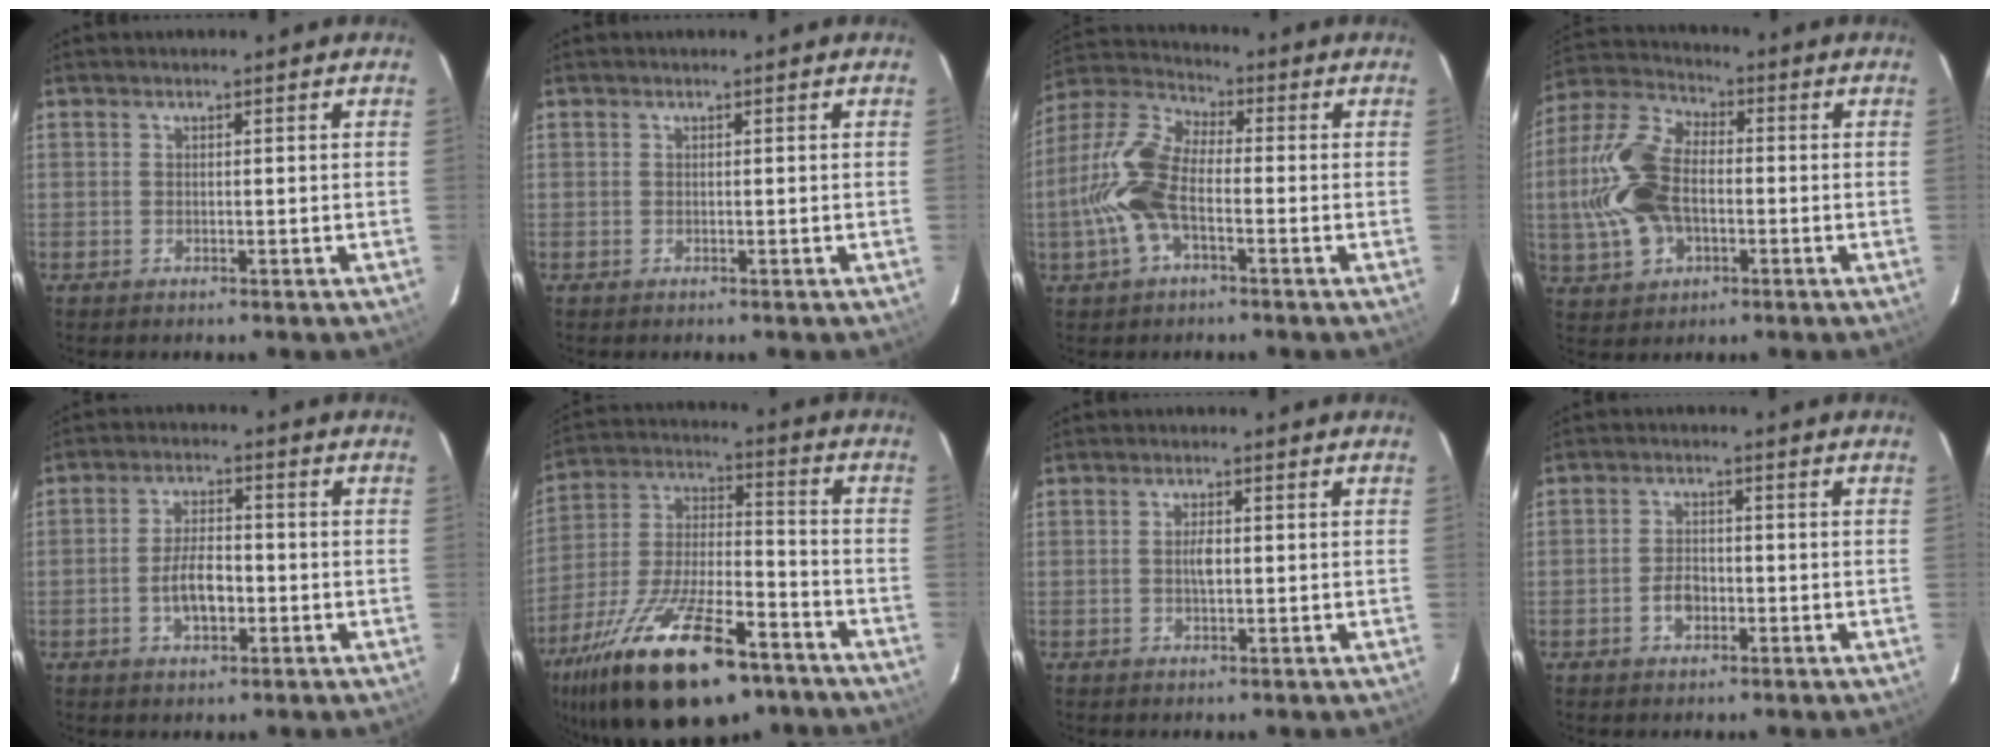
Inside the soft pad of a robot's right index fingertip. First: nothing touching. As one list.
[{"total": 0.0}, {"total": 11.8, "force": [-3.0, 5.3, 10.1], "torque": [-0.227, 0.012, -0.065]}, {"total": 15.2, "force": [-1.9, 9.6, 11.6], "torque": [-0.271, 0.017, -0.033]}, {"total": 6.4, "force": [-1.9, 3.0, 5.3], "torque": [-0.104, 0.003, -0.029]}, {"total": 27.2, "force": [-17.2, 10.5, 18.2], "torque": [-0.346, -0.023, -0.273]}, {"total": 2.2, "force": [-0.1, 0.9, 1.9], "torque": [-0.036, 0.002, -0.002]}, {"total": 3.7, "force": [-1.5, 2.4, 2.3], "torque": [-0.047, 0.004, -0.025]}]